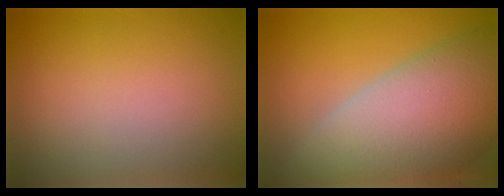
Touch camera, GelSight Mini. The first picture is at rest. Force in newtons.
{"total": 13.0, "press": 13.0, "slide": 1.0}